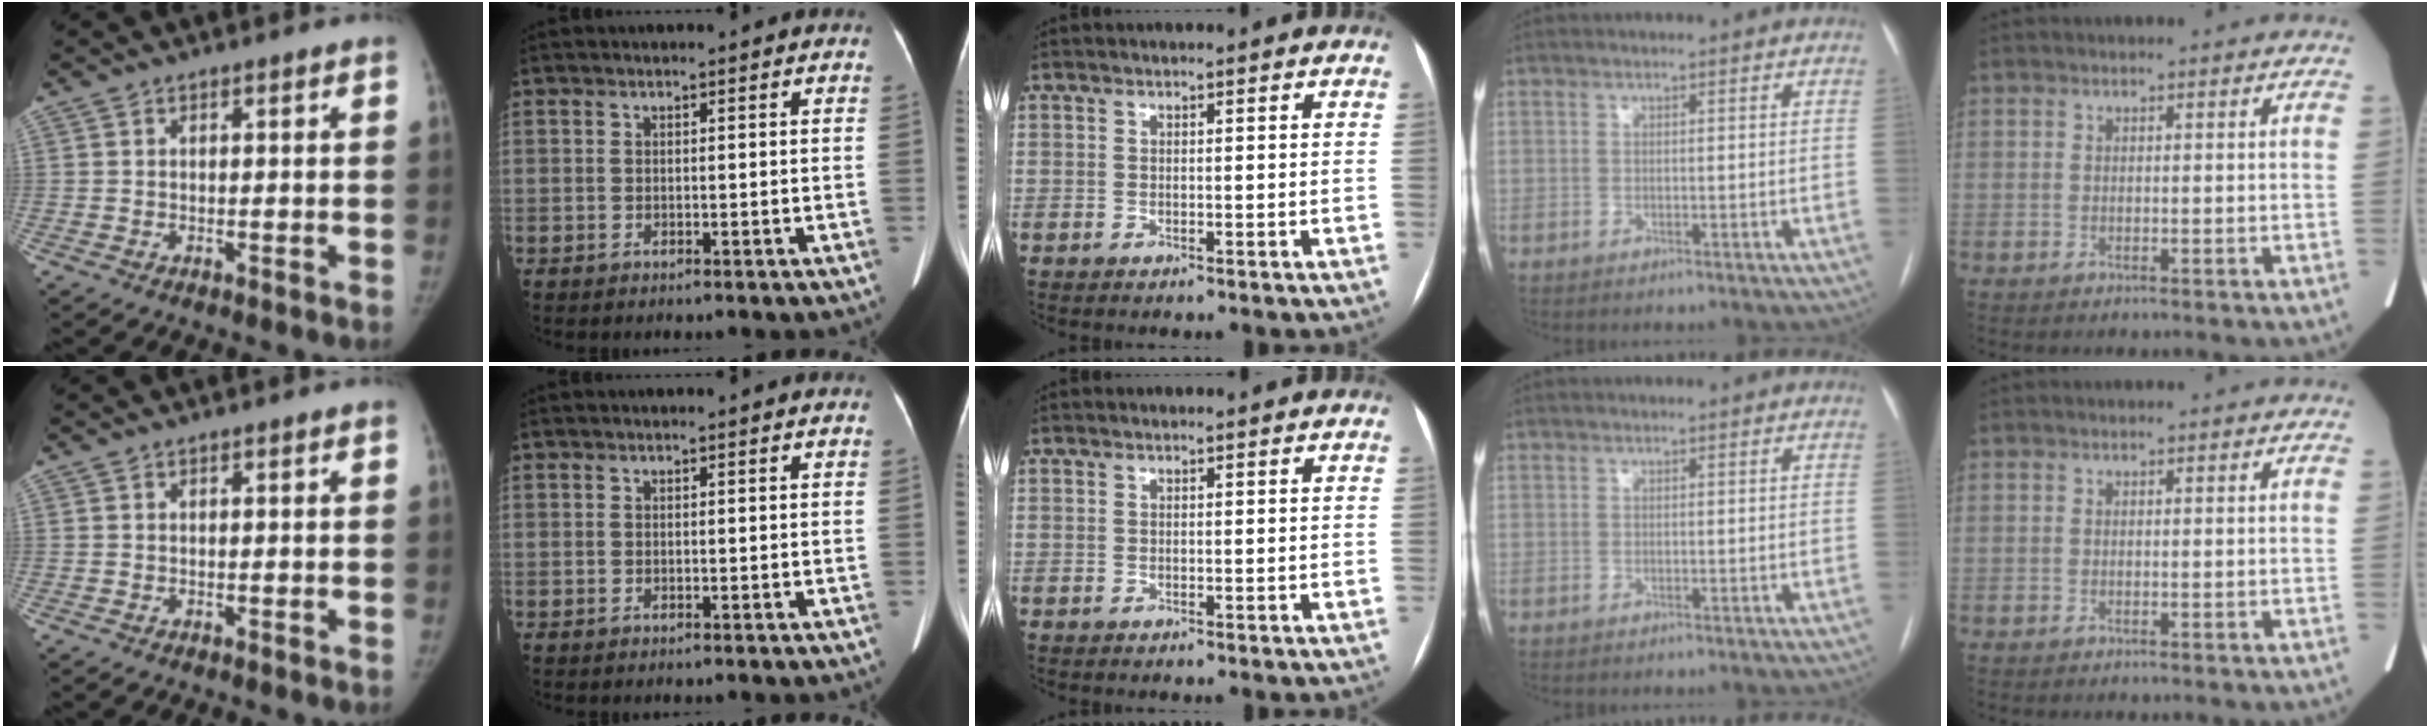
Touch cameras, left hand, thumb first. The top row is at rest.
{}